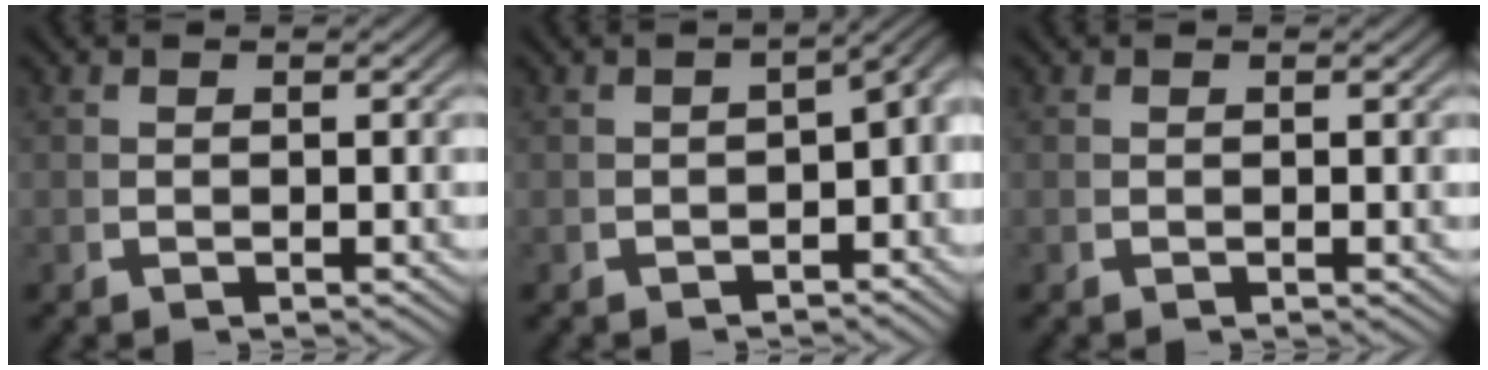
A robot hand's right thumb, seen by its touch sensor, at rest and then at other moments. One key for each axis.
{"total": 3.5, "fx": -0.9, "fy": 2.2, "fz": 2.6, "tx": -0.022, "ty": 0.004, "tz": -0.014}
{"total": 0.0}